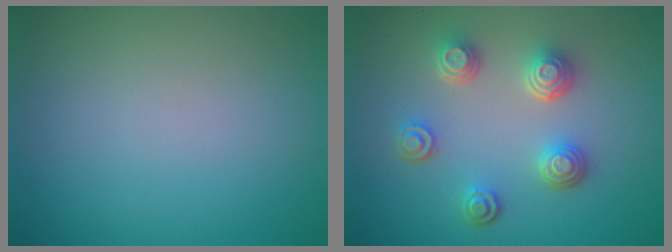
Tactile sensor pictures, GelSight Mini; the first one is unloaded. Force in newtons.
{"total": 4.3, "press": 3.4, "slide": 2.6}